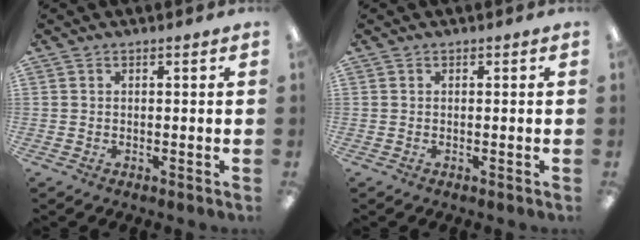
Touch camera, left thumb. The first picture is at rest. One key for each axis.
{"total": 0.0}